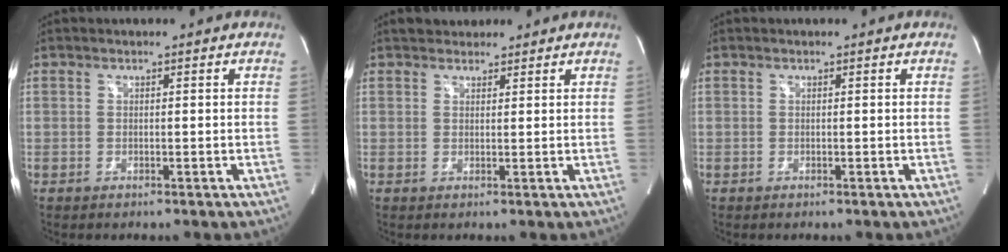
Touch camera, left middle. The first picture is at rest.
{"total": 3.3, "force": [2.8, 1.5, 0.6], "torque": [-0.003, 0.020, 0.043]}
{"total": 0.0}